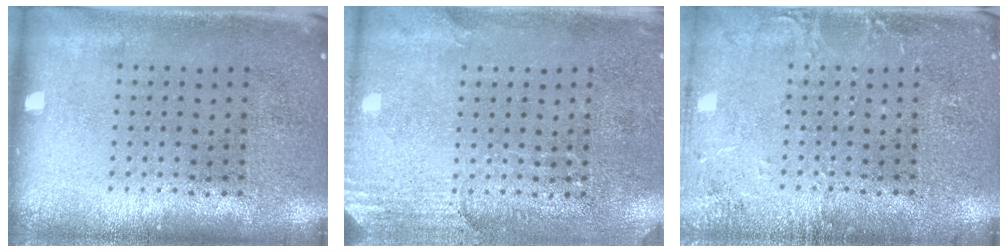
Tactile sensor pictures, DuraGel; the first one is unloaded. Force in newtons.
{"total": 2.6, "press": 2.3, "slide": 1.2}
{"total": 2.8, "press": 2.8, "slide": 0.4}